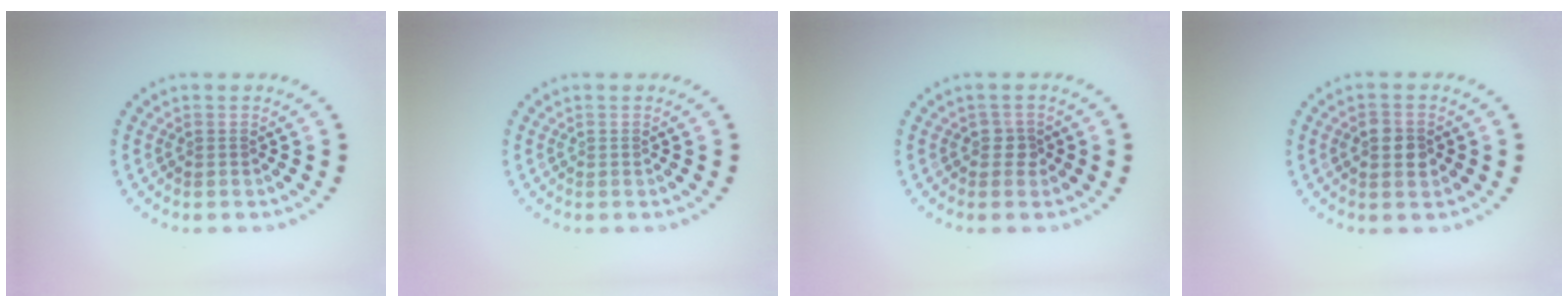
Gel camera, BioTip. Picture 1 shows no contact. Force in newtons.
{"total": 0.0}
{"total": 1.3, "press": 1.1, "slide": 0.7}
{"total": 2.4, "press": 2.4, "slide": 0.1}